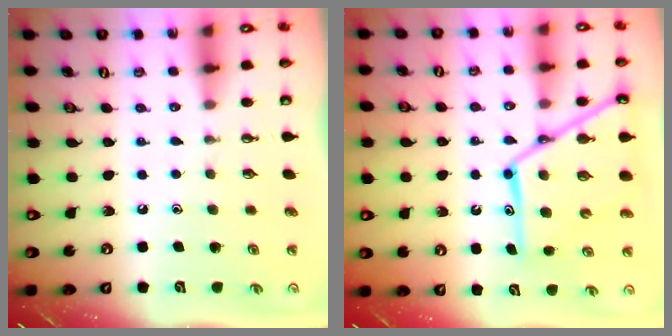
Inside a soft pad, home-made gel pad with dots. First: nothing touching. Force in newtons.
{"total": 18.0, "press": 17.9, "slide": 1.5}